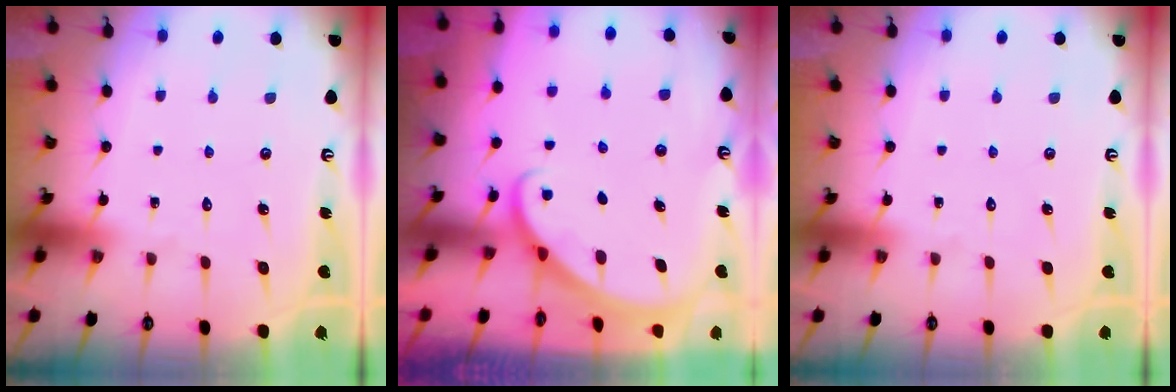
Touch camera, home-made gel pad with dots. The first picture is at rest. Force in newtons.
{"total": 1.9, "press": 1.9, "slide": 0.1}
{"total": 0.0}